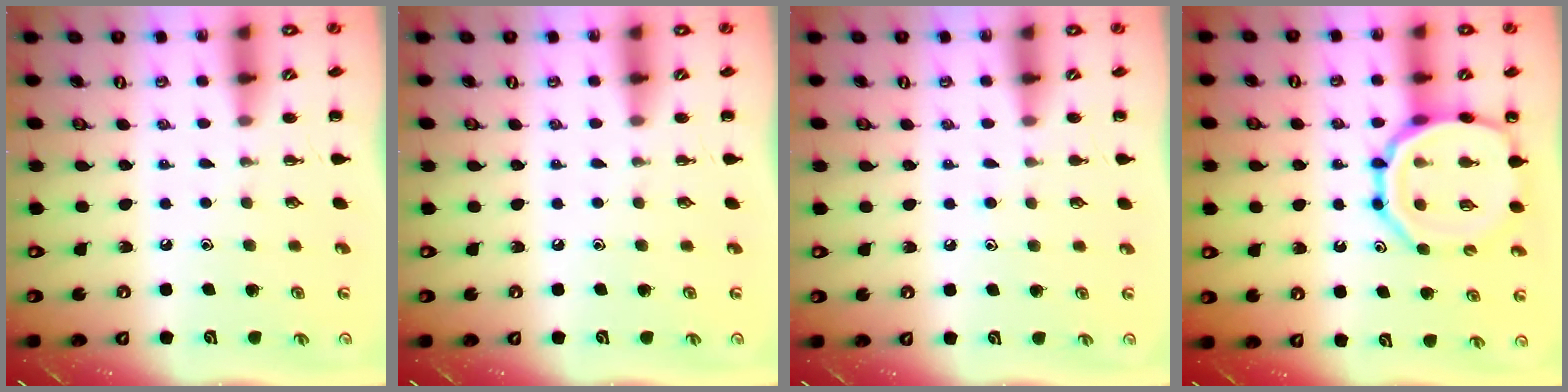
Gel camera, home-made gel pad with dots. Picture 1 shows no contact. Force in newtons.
{"total": 0.0}
{"total": 4.7, "press": 4.5, "slide": 1.4}
{"total": 16.9, "press": 16.7, "slide": 2.4}